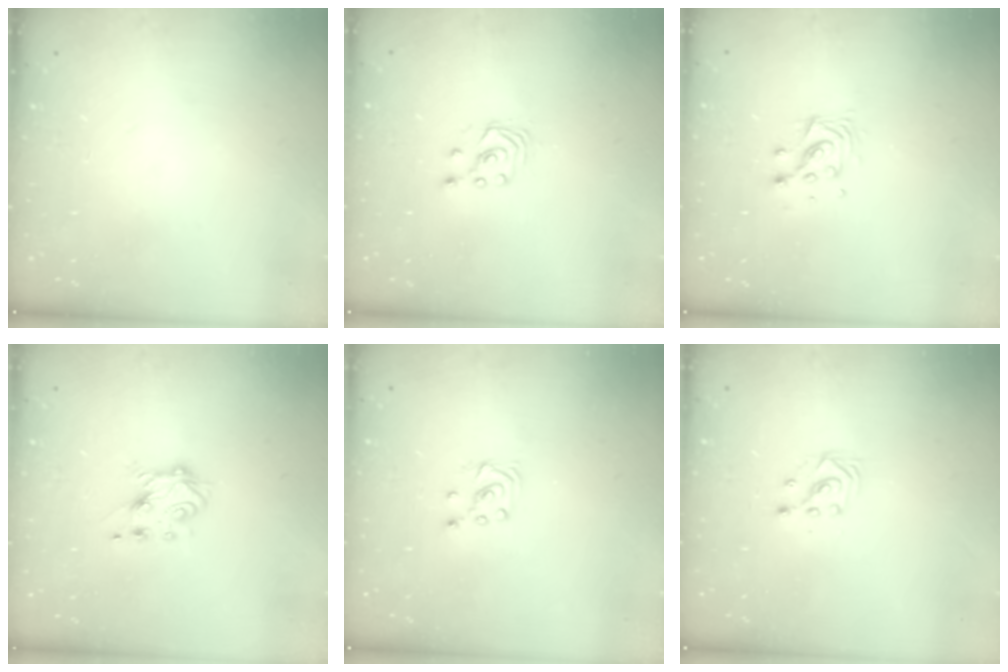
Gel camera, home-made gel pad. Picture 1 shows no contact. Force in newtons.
{"total": 2.1, "press": 2.1, "slide": 0.3}
{"total": 6.3, "press": 6.3, "slide": 0.3}
{"total": 5.6, "press": 5.6, "slide": 0.8}
{"total": 3.7, "press": 3.6, "slide": 0.4}
{"total": 2.2, "press": 2.2, "slide": 0.2}